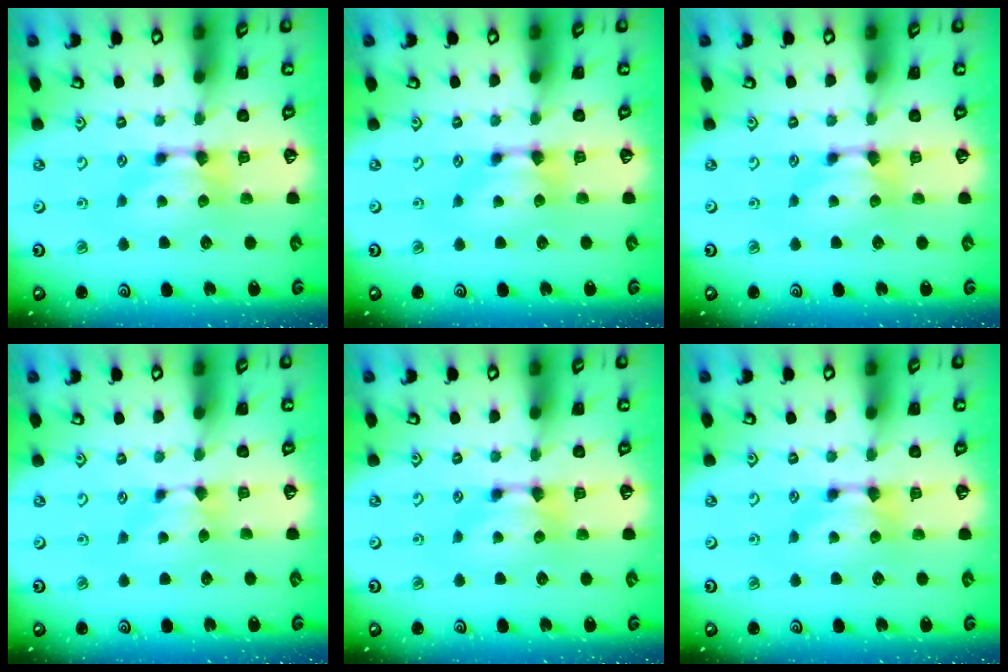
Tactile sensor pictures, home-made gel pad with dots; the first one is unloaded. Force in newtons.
{"total": 0.0}
{"total": 0.0}
{"total": 1.1, "press": 0.7, "slide": 0.8}
{"total": 0.0}
{"total": 0.0}